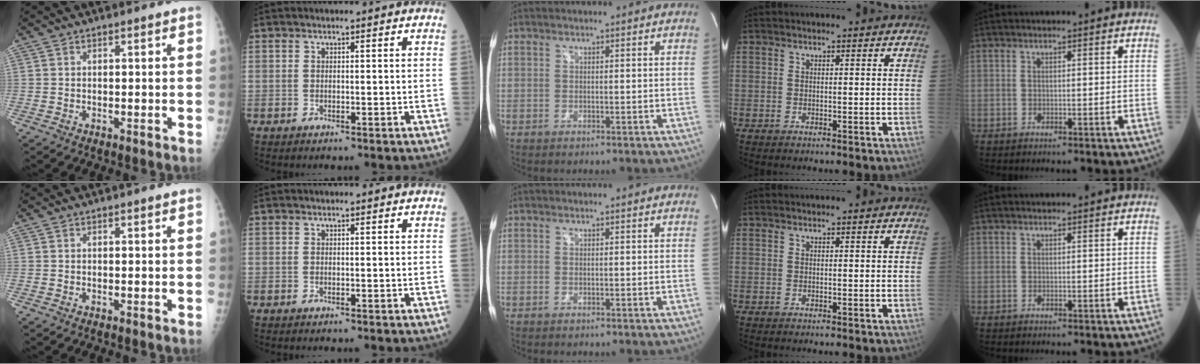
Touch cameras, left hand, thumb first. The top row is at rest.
{}